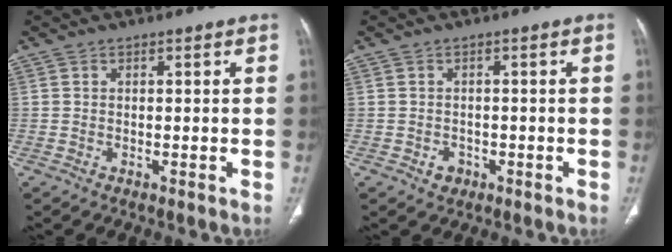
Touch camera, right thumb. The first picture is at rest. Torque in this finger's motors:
{"motor_torque": [0.34, 0.27, -0.25, -0.43, 0.00]}